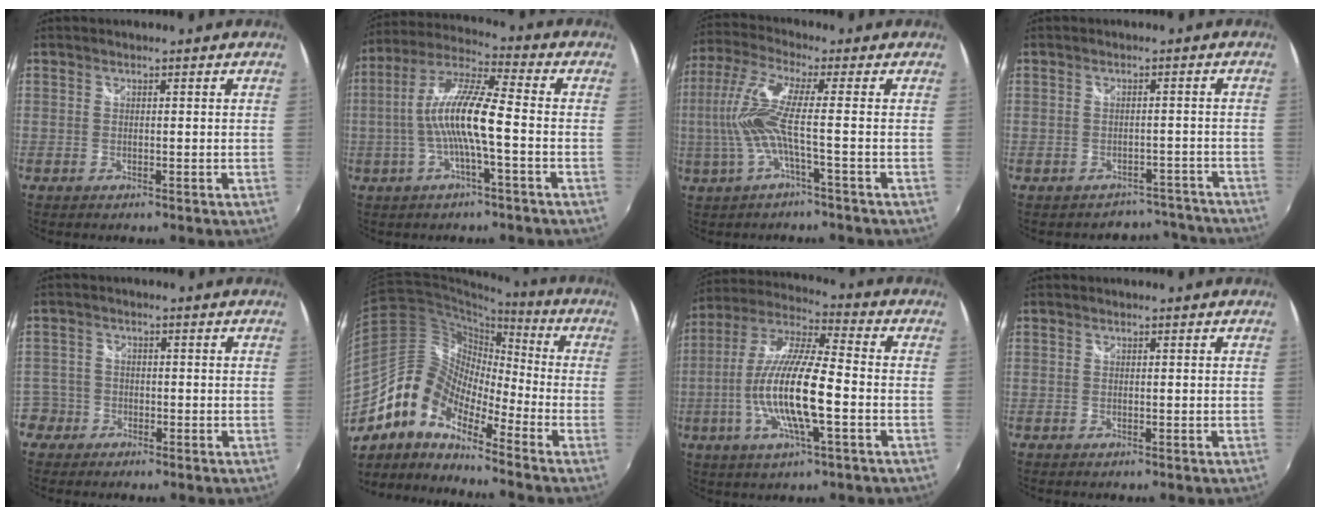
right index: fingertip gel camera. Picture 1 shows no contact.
{"total": 11.7, "force": [-2.0, 1.2, 11.5], "torque": [-0.225, 0.010, -0.039]}
{"total": 9.3, "force": [-1.7, -0.5, 9.2], "torque": [-0.187, -0.006, -0.026]}
{"total": 7.3, "force": [-6.5, 3.3, -0.3], "torque": [0.018, 0.034, -0.068]}
{"total": 5.3, "force": [-2.7, 4.5, 0.4], "torque": [-0.017, 0.025, -0.053]}
{"total": 14.1, "force": [-9.0, 7.0, 8.3], "torque": [-0.143, 0.010, -0.195]}
{"total": 16.3, "force": [-3.8, 3.0, 15.5], "torque": [-0.302, -0.008, -0.074]}
{"total": 0.0}